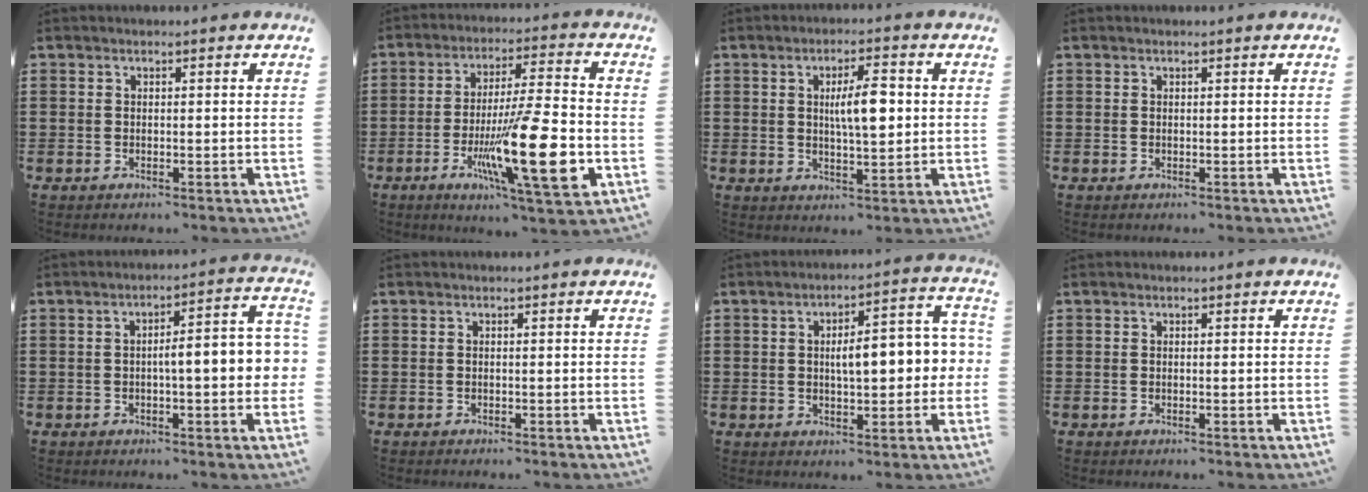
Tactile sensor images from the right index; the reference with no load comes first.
{"total": 18.1, "force": [-5.2, 3.6, 16.9], "torque": [-0.291, -0.011, -0.077]}
{"total": 6.7, "force": [1.0, 2.0, 6.4], "torque": [-0.113, 0.004, 0.012]}
{"total": 0.0}
{"total": 7.1, "force": [-0.8, 1.2, 7.0], "torque": [-0.104, -0.005, -0.021]}
{"total": 0.0}
{"total": 7.5, "force": [0.3, 3.1, 6.8], "torque": [-0.097, -0.008, -0.007]}
{"total": 0.0}